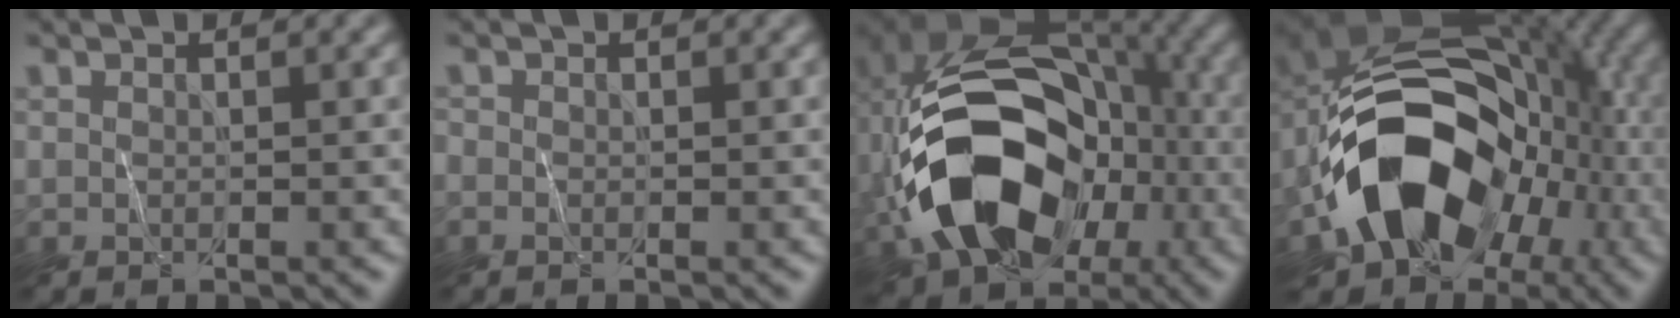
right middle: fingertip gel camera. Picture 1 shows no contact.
{"total": 0.5, "force": [-0.3, 0.3, 0.2], "torque": [-0.004, -0.001, -0.006]}
{"total": 13.8, "force": [-4.6, 9.5, 8.9], "torque": [-0.152, -0.004, -0.081]}
{"total": 14.0, "force": [-5.2, 10.1, 8.2], "torque": [-0.120, -0.010, -0.094]}